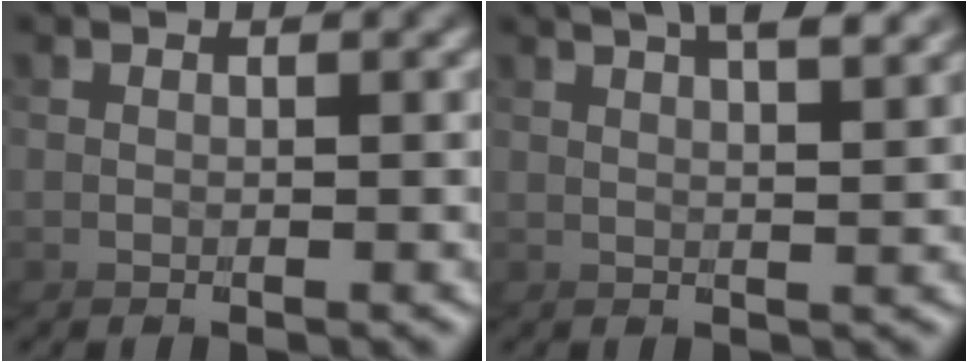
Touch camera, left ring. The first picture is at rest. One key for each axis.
{"total": 3.5, "fx": 2.5, "fy": -2.4, "fz": -0.3, "tx": -0.010, "ty": 0.022, "tz": 0.032}